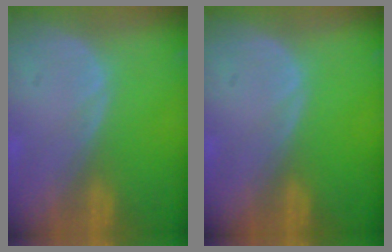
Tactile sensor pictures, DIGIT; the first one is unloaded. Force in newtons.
{"total": 0.0}